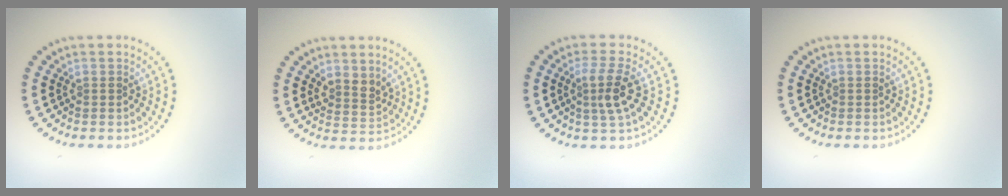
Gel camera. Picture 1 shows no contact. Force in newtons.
{"total": 2.0, "press": 1.7, "slide": 1.0}
{"total": 2.9, "press": 2.4, "slide": 1.6}
{"total": 0.0}